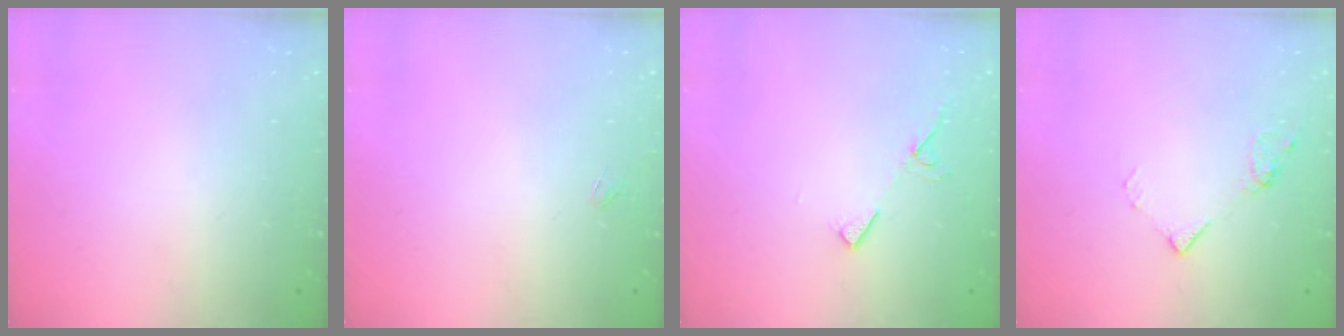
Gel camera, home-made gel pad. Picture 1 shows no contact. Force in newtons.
{"total": 1.8, "press": 1.7, "slide": 0.3}
{"total": 6.2, "press": 6.2, "slide": 0.7}
{"total": 7.9, "press": 7.9, "slide": 0.8}